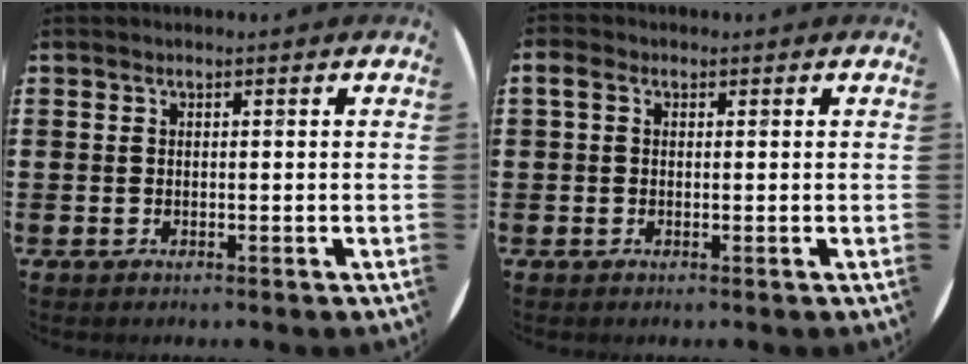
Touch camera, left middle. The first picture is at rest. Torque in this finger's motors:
{"motor_torque": [0.20, -0.32, 0.02, 0.00]}